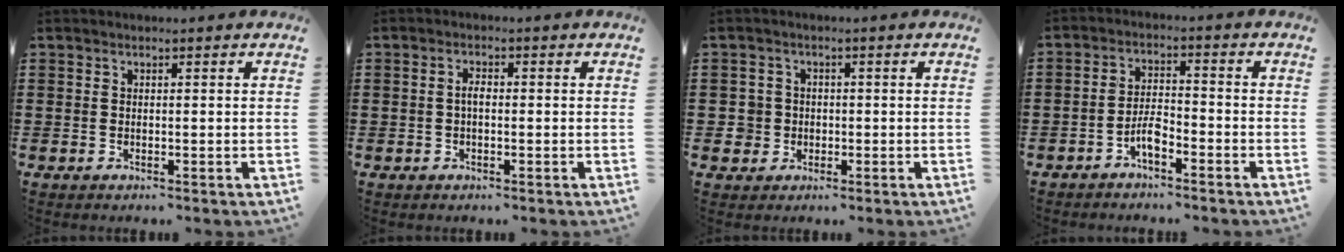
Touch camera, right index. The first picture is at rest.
{"total": 1.7, "force": [-0.3, 0.6, 1.6], "torque": [-0.031, 0.001, -0.006]}
{"total": 2.9, "force": [-0.6, 2.8, 0.5], "torque": [-0.023, 0.005, -0.015]}
{"total": 4.0, "force": [-2.6, 1.2, 2.8], "torque": [-0.067, 0.000, -0.052]}